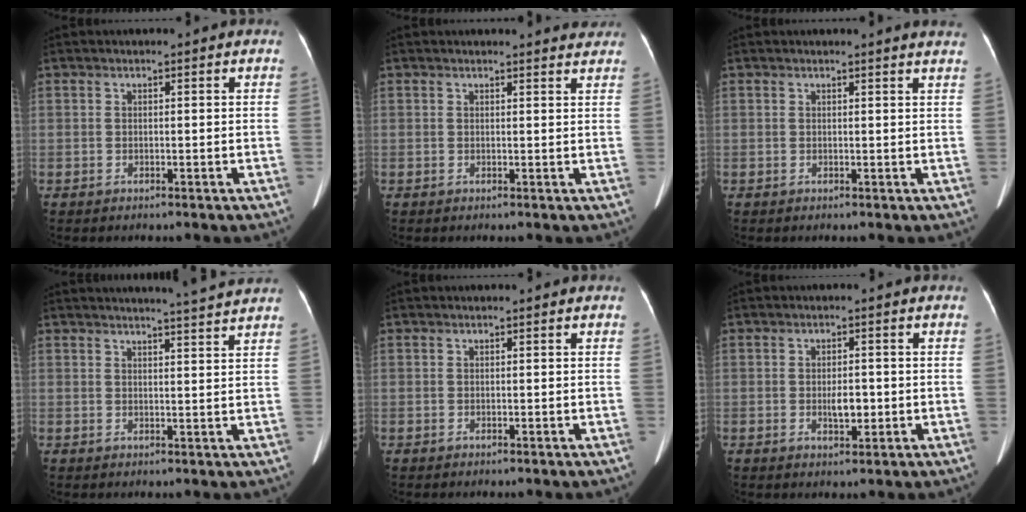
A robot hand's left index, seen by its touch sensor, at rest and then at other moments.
{"total": 4.0, "force": [3.9, 0.5, 0.5], "torque": [-0.006, -0.004, 0.030]}
{"total": 3.8, "force": [3.6, -0.3, 1.1], "torque": [-0.014, -0.005, 0.023]}
{"total": 6.0, "force": [5.6, -1.2, 1.6], "torque": [-0.028, -0.003, 0.061]}
{"total": 0.0}
{"total": 3.0, "force": [-0.6, 1.2, 2.6], "torque": [-0.047, 0.000, -0.005]}